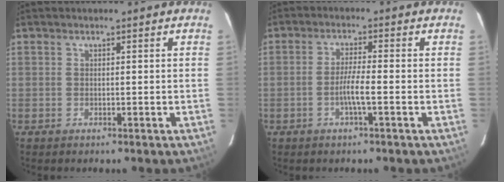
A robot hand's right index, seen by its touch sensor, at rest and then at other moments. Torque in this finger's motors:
{"motor_torque": [0.74, -0.43, 0.56, 0.08]}